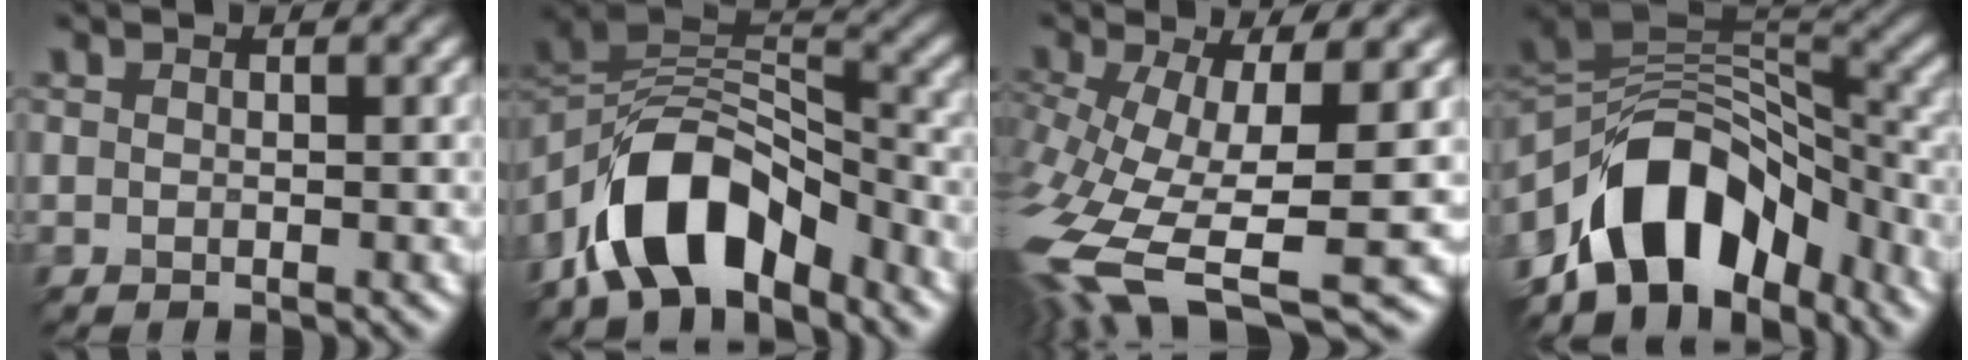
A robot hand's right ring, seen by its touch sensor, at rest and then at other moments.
{"total": 8.9, "force": [-6.6, 3.7, 4.8], "torque": [-0.100, 0.013, -0.098]}
{"total": 11.1, "force": [-5.2, 2.9, 9.3], "torque": [-0.246, -0.032, -0.046]}
{"total": 9.7, "force": [-6.4, 5.3, 4.9], "torque": [-0.096, 0.018, -0.093]}